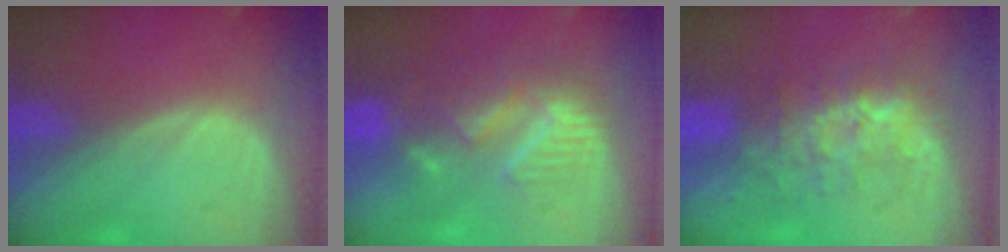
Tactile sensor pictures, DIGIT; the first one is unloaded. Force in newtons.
{"total": 8.9, "press": 8.0, "slide": 3.7}
{"total": 8.1, "press": 7.8, "slide": 2.3}